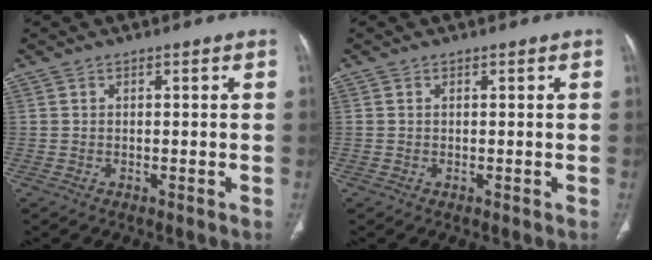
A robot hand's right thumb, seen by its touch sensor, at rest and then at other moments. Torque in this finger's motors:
{"motor_torque": [0.52, 0.35, 0.13, 0.37, 0.03]}